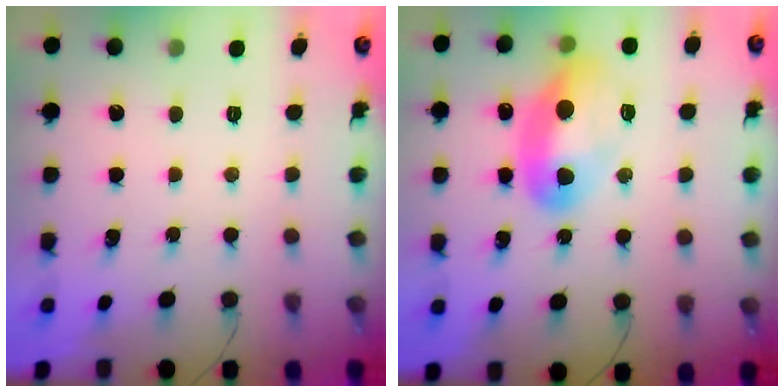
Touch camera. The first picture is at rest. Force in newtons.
{"total": 14.1, "press": 14.1, "slide": 0.7}